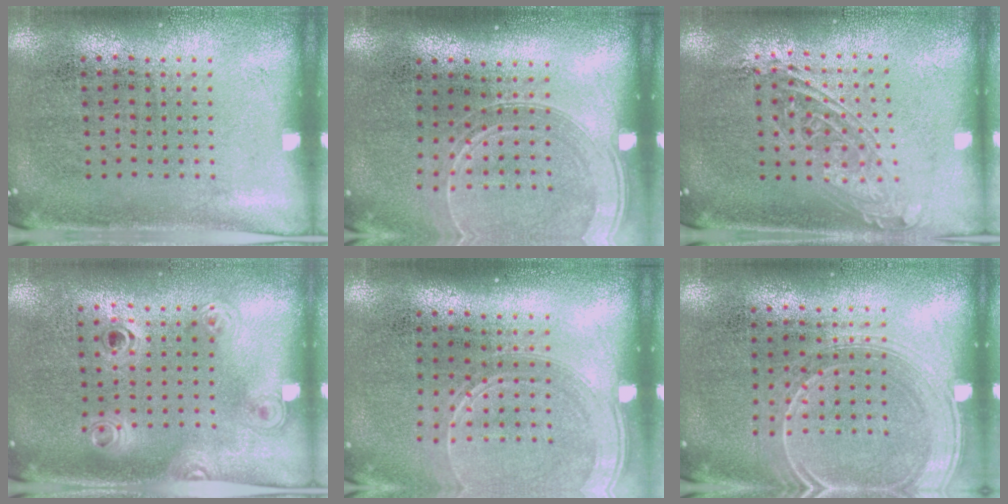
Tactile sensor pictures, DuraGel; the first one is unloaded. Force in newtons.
{"total": 1.4, "press": 1.3, "slide": 0.5}
{"total": 1.7, "press": 1.4, "slide": 0.9}
{"total": 1.2, "press": 1.0, "slide": 0.7}
{"total": 1.7, "press": 1.6, "slide": 0.6}
{"total": 1.8, "press": 1.7, "slide": 0.6}